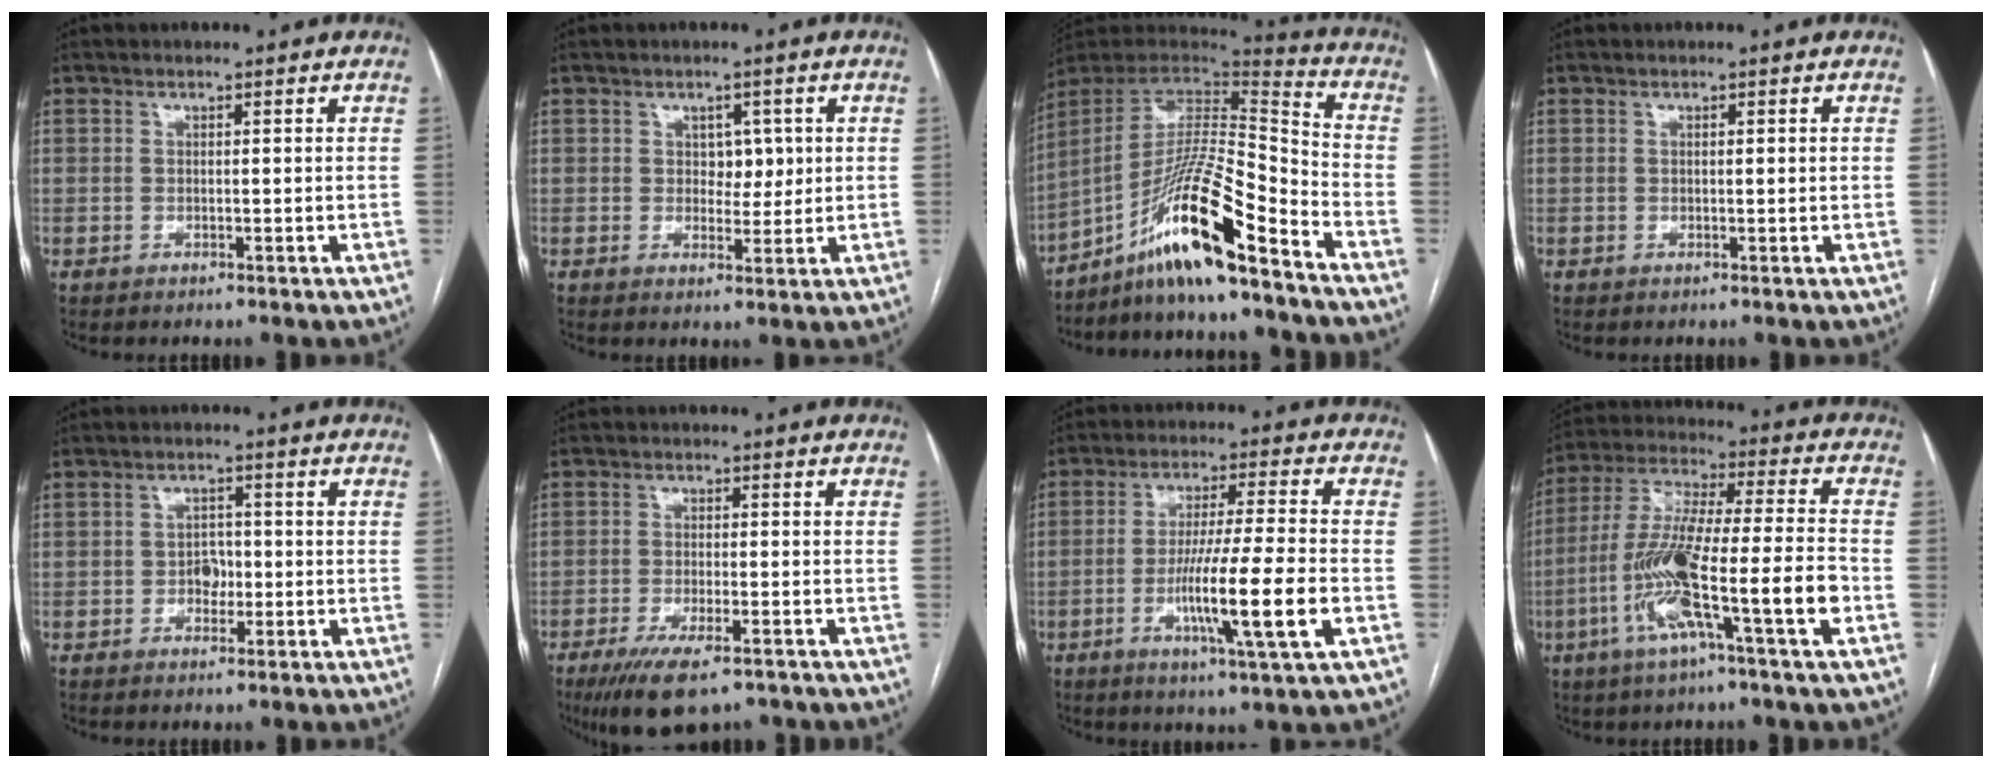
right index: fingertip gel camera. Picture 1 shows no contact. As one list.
[{"total": 3.3, "force": [0.8, 2.3, 2.2], "torque": [-0.022, 0.003, 0.014]}, {"total": 17.5, "force": [-11.6, 0.7, 13.1], "torque": [-0.254, 0.002, -0.207]}, {"total": 0.7, "force": [0.2, 0.1, 0.6], "torque": [-0.012, 0.000, 0.002]}, {"total": 3.0, "force": [-0.7, 2.1, 2.0], "torque": [-0.025, 0.007, -0.011]}, {"total": 9.3, "force": [-6.5, 2.4, 6.2], "torque": [-0.105, -0.017, -0.102]}, {"total": 12.9, "force": [-3.8, -0.5, 12.3], "torque": [-0.222, -0.015, -0.071]}, {"total": 16.7, "force": [-6.0, 0.3, 15.6], "torque": [-0.302, -0.003, -0.112]}]